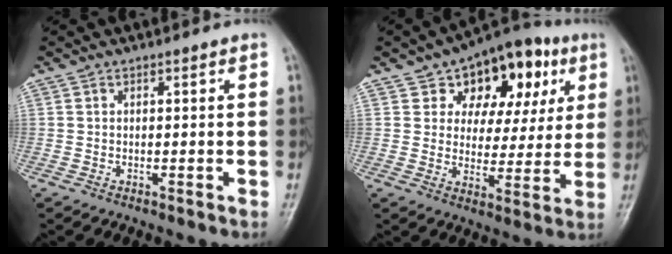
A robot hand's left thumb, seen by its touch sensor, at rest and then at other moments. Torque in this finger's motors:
{"motor_torque": [0.14, 0.16, 0.09, -0.13, 0.14]}